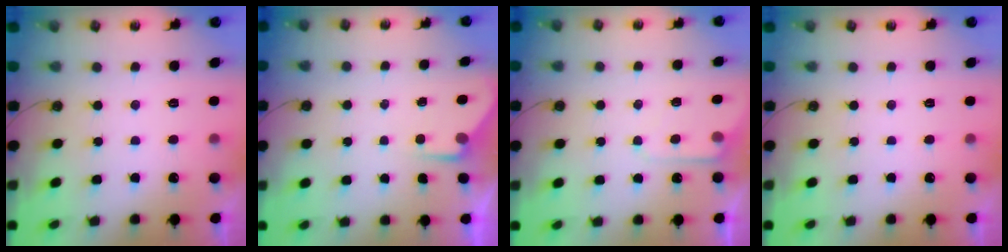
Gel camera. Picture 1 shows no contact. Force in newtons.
{"total": 2.7, "press": 2.6, "slide": 0.4}
{"total": 4.5, "press": 4.4, "slide": 0.6}
{"total": 0.0}